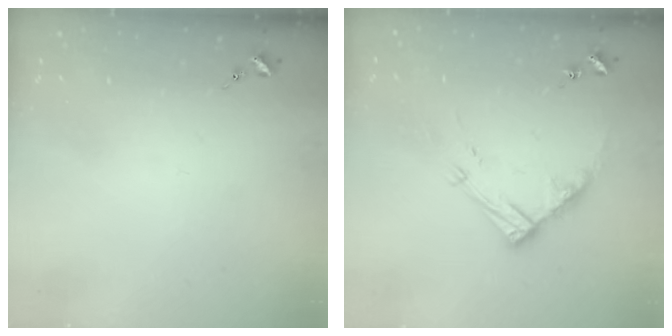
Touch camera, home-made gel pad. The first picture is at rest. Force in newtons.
{"total": 13.1, "press": 13.0, "slide": 1.3}